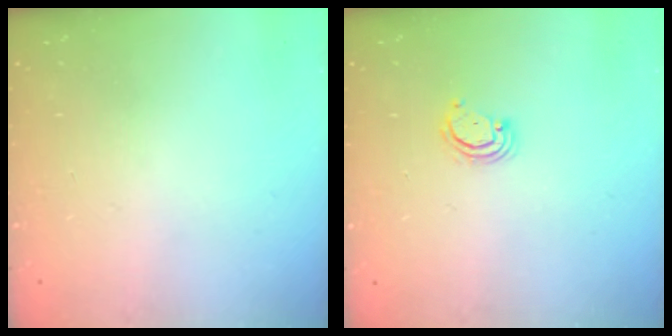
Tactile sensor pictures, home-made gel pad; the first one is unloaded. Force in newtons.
{"total": 2.9, "press": 2.9, "slide": 0.2}